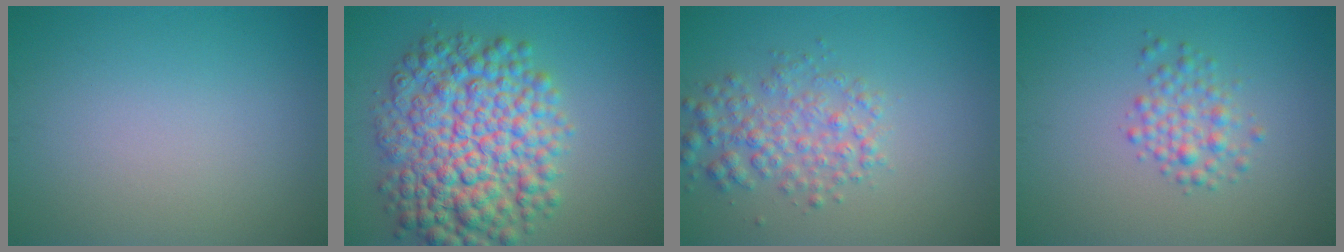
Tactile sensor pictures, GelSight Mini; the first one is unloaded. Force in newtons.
{"total": 10.5, "press": 10.5, "slide": 0.1}
{"total": 3.6, "press": 3.6, "slide": 0.1}
{"total": 2.4, "press": 2.4, "slide": 0.0}